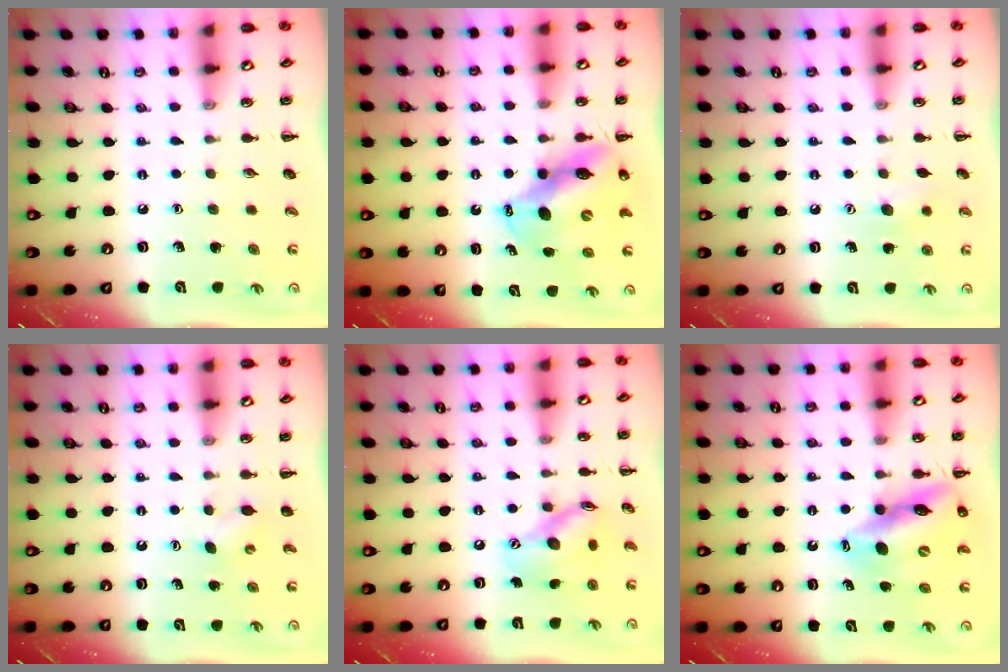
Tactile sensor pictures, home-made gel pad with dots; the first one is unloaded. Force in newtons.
{"total": 11.6, "press": 11.2, "slide": 3.1}
{"total": 8.1, "press": 7.9, "slide": 1.8}
{"total": 2.9, "press": 2.9, "slide": 0.6}
{"total": 12.7, "press": 12.7, "slide": 1.4}
{"total": 13.6, "press": 13.0, "slide": 3.9}